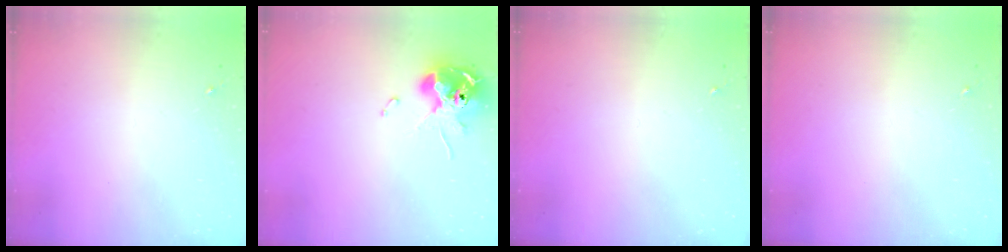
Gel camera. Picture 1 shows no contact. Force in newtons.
{"total": 10.8, "press": 10.7, "slide": 1.7}
{"total": 0.0}
{"total": 0.0}